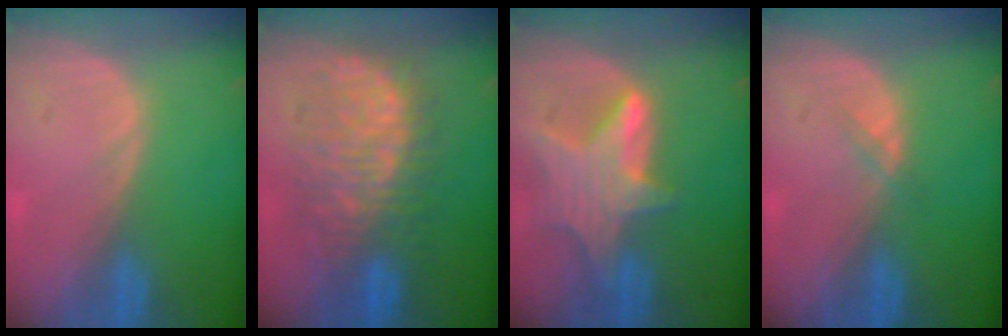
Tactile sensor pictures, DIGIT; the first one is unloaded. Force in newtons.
{"total": 10.5, "press": 10.4, "slide": 1.2}
{"total": 7.5, "press": 7.0, "slide": 2.9}
{"total": 1.0, "press": 1.0, "slide": 0.2}